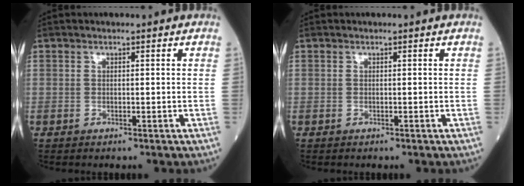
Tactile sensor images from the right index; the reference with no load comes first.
{"total": 0.0}